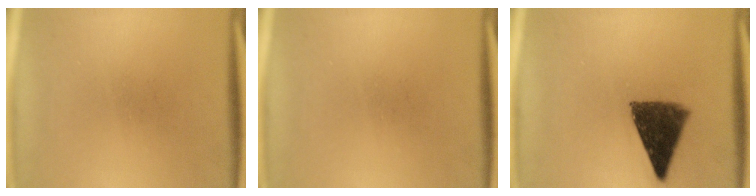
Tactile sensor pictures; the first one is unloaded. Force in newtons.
{"total": 0.0}
{"total": 10.5}